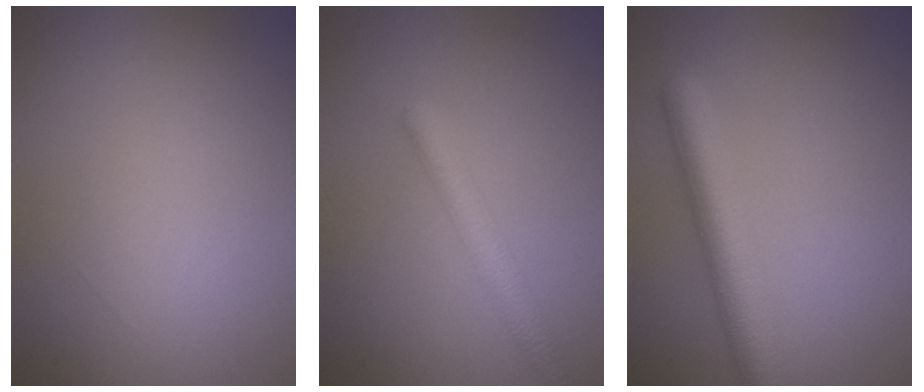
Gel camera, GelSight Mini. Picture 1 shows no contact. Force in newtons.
{"total": 3.0, "press": 3.0, "slide": 0.0}
{"total": 5.1, "press": 5.1, "slide": 0.2}